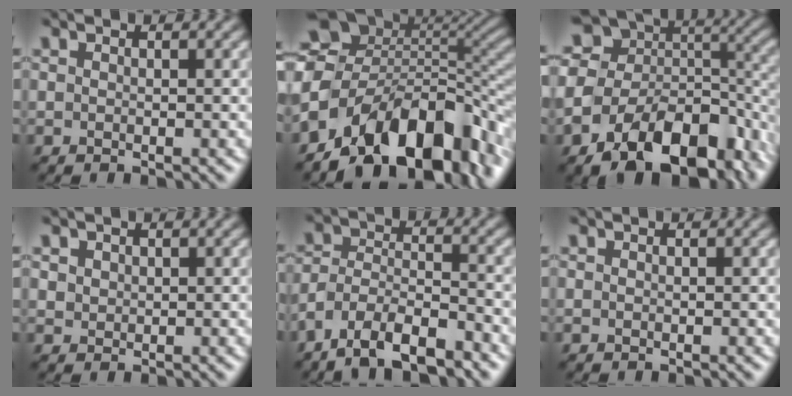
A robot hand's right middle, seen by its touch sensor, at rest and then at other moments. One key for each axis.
{"total": 15.3, "fx": -7.3, "fy": 8.8, "fz": 10.1, "tx": -0.160, "ty": 0.007, "tz": -0.126}
{"total": 15.8, "fx": -5.6, "fy": 9.8, "fz": 11.0, "tx": -0.190, "ty": -0.030, "tz": -0.041}
{"total": 1.1, "fx": 0.7, "fy": 0.8, "fz": 0.0, "tx": -0.003, "ty": 0.000, "tz": 0.013}
{"total": 7.4, "fx": -5.9, "fy": 2.6, "fz": 3.7, "tx": -0.063, "ty": 0.005, "tz": -0.113}
{"total": 0.0}